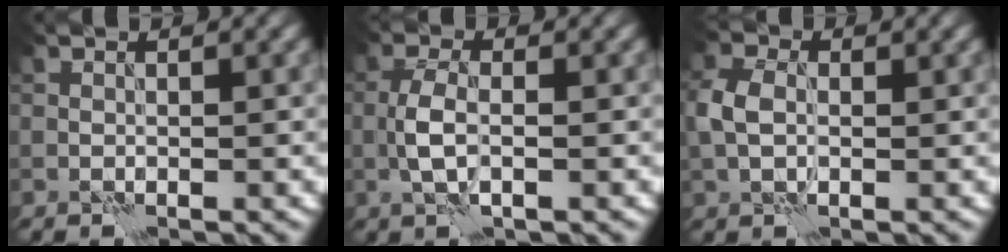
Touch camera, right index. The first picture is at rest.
{"total": 2.9, "force": [-0.5, 1.1, 2.7], "torque": [-0.057, 0.005, -0.015]}
{"total": 3.5, "force": [0.2, 2.5, 2.5], "torque": [-0.062, 0.006, -0.003]}